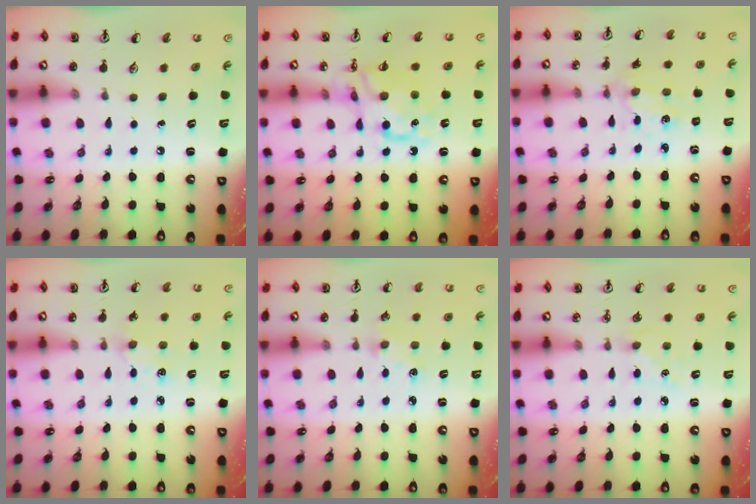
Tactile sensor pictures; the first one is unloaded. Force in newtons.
{"total": 10.3, "press": 10.2, "slide": 0.8}
{"total": 1.8, "press": 1.8, "slide": 0.3}
{"total": 3.5, "press": 3.4, "slide": 0.5}
{"total": 2.1, "press": 2.1, "slide": 0.3}
{"total": 5.7, "press": 5.7, "slide": 0.7}